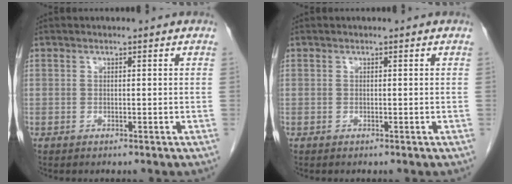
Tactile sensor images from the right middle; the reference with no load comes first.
{"total": 0.0}